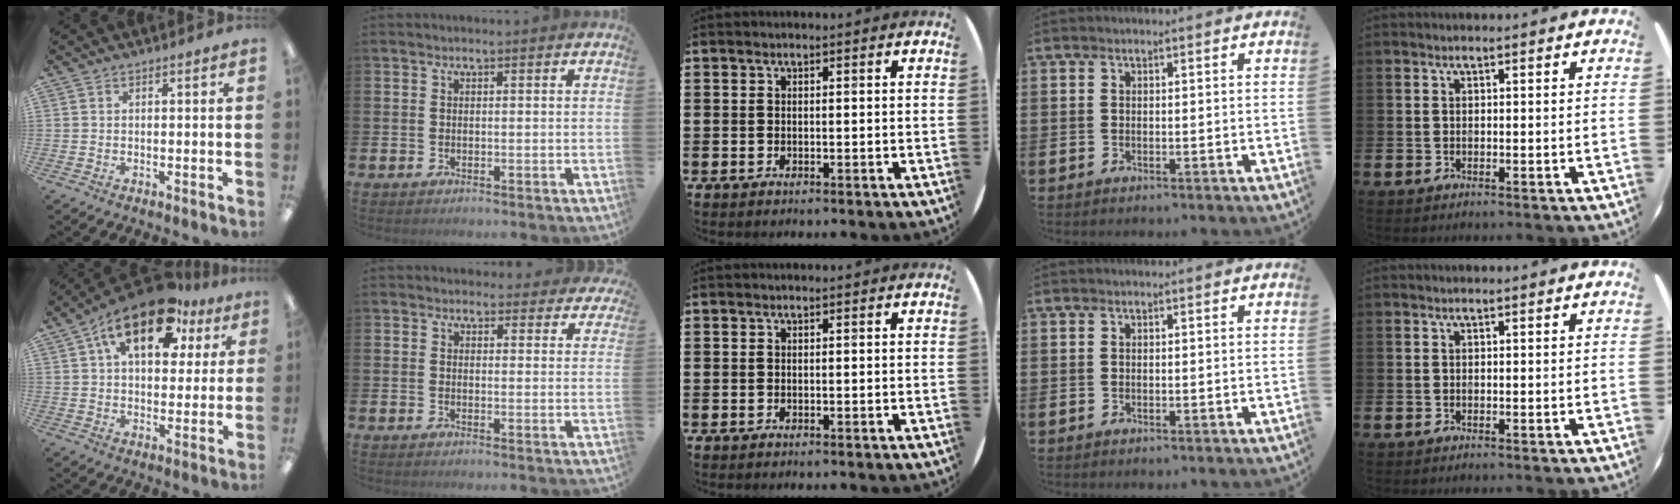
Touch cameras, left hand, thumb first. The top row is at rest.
{"thumb": {"total": 18.5, "force": [9.6, 9.4, 12.7], "torque": [-0.205, -0.023, 0.163]}, "index": {"total": 2.9, "force": [2.7, 1.2, 0.0], "torque": [0.011, -0.016, 0.044]}}